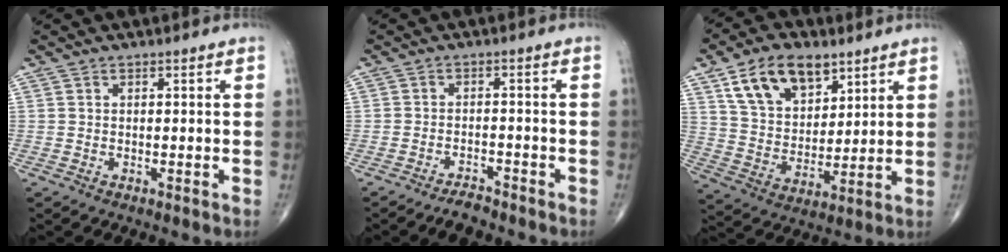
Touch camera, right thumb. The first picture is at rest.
{"total": 3.2, "force": [-2.9, 0.8, 1.0], "torque": [-0.022, 0.011, -0.052]}
{"total": 14.7, "force": [8.1, 8.7, 8.7], "torque": [-0.122, -0.031, 0.154]}